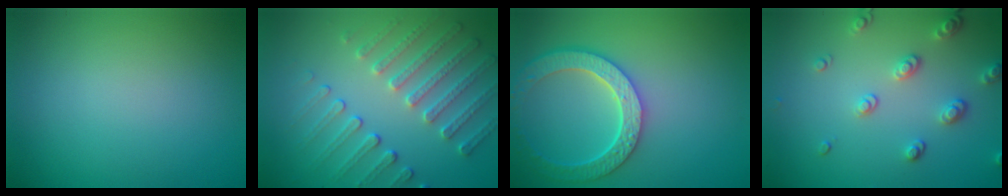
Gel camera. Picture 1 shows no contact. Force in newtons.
{"total": 4.6, "press": 3.8, "slide": 2.6}
{"total": 5.7, "press": 4.6, "slide": 3.4}
{"total": 2.6, "press": 2.4, "slide": 0.9}